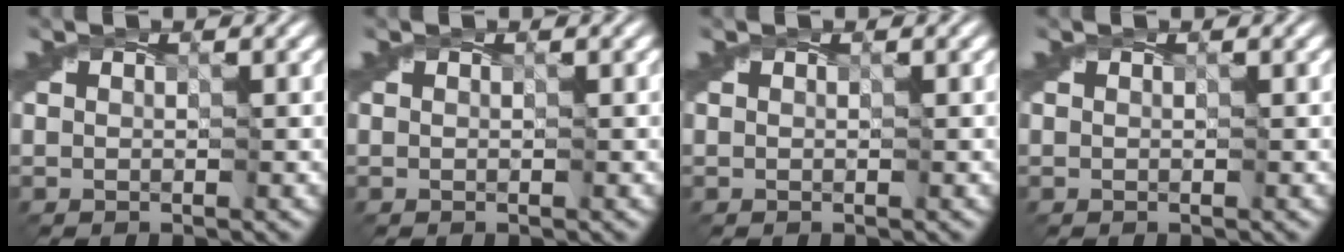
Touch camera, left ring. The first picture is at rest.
{"total": 0.0}
{"total": 0.0}
{"total": 0.0}